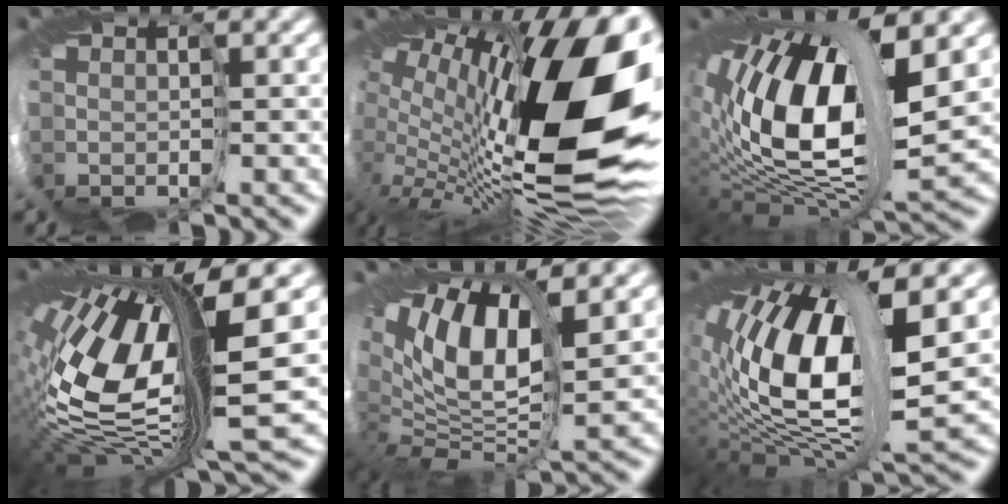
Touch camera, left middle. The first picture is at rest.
{"total": 19.0, "force": [2.1, 6.8, 17.7], "torque": [-0.284, 0.018, 0.019]}
{"total": 16.9, "force": [2.1, 7.8, 14.8], "torque": [-0.269, -0.003, 0.057]}
{"total": 14.4, "force": [1.0, 5.1, 13.5], "torque": [-0.283, 0.013, 0.023]}
{"total": 11.8, "force": [4.6, 5.0, 9.7], "torque": [-0.173, 0.022, 0.089]}
{"total": 15.8, "force": [1.1, 6.9, 14.2], "torque": [-0.276, 0.007, 0.033]}